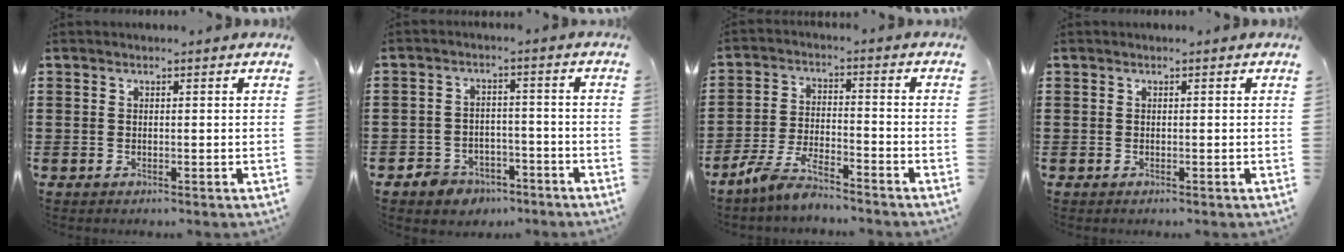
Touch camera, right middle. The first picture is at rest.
{"total": 3.9, "force": [-3.4, 1.7, 0.4], "torque": [-0.022, 0.006, -0.074]}
{"total": 5.9, "force": [-5.3, 0.6, 2.5], "torque": [-0.062, -0.003, -0.106]}
{"total": 0.0}